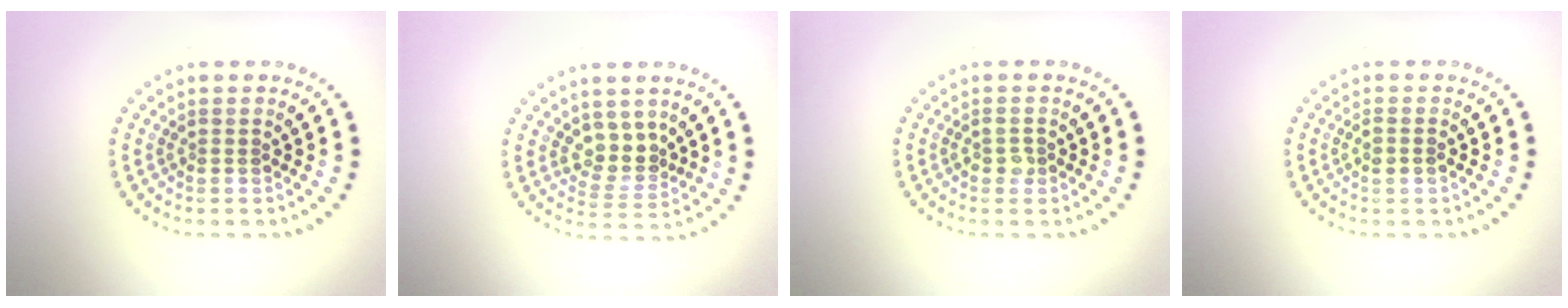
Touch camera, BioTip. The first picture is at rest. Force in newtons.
{"total": 2.8, "press": 2.1, "slide": 1.8}
{"total": 1.2, "press": 1.2, "slide": 0.1}
{"total": 1.0, "press": 1.0, "slide": 0.2}